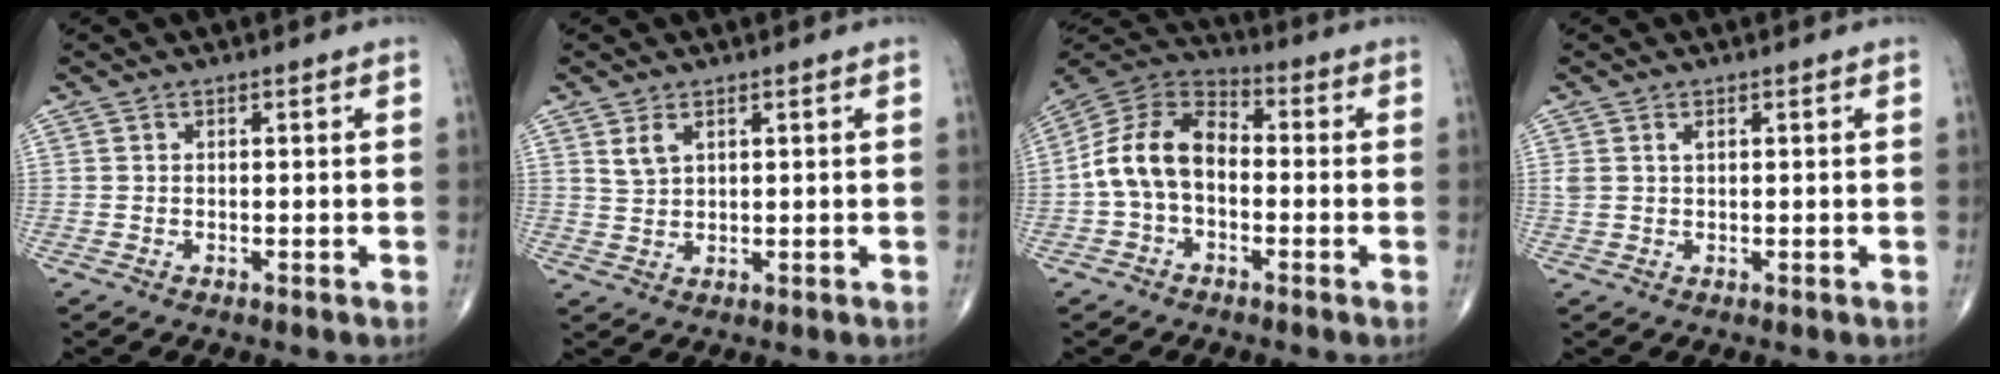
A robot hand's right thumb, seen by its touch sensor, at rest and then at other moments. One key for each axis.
{"total": 2.7, "fx": 1.5, "fy": 1.4, "fz": 1.8, "tx": -0.034, "ty": -0.005, "tz": 0.037}
{"total": 12.1, "fx": -1.5, "fy": 8.0, "fz": 8.9, "tx": -0.156, "ty": 0.037, "tz": -0.042}
{"total": 1.7, "fx": 0.7, "fy": 0.9, "fz": 1.2, "tx": -0.032, "ty": 0.009, "tz": 0.020}